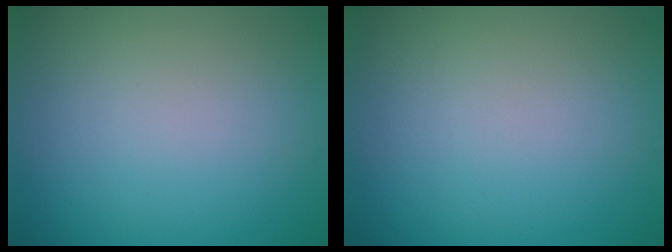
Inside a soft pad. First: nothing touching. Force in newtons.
{"total": 0.0}